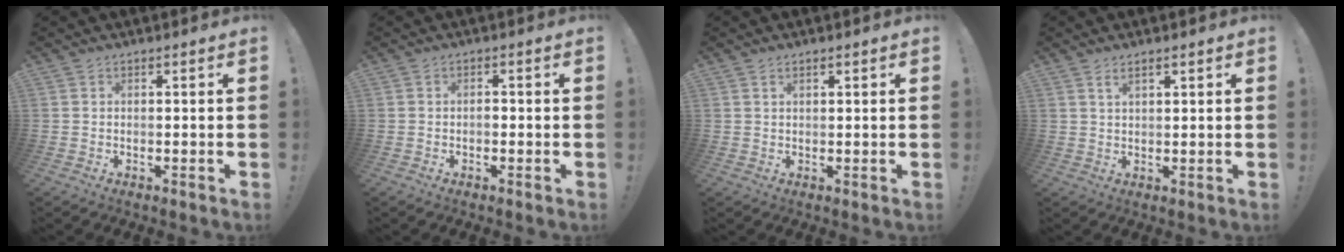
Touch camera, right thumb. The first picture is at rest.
{"total": 1.2, "force": [-0.8, 0.6, 0.7], "torque": [-0.012, 0.000, -0.015]}
{"total": 1.3, "force": [0.8, 0.5, 0.9], "torque": [-0.012, -0.002, 0.014]}
{"total": 2.7, "force": [1.6, 0.8, 2.0], "torque": [-0.029, -0.007, 0.026]}